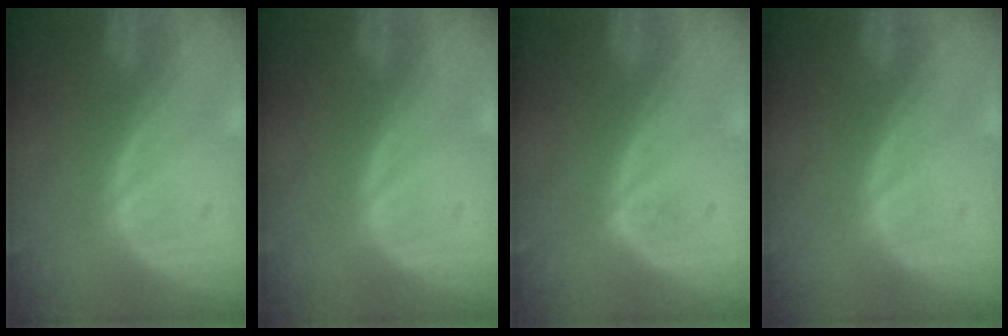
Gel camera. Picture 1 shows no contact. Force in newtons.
{"total": 0.0}
{"total": 1.2, "press": 0.8, "slide": 0.8}
{"total": 0.0}